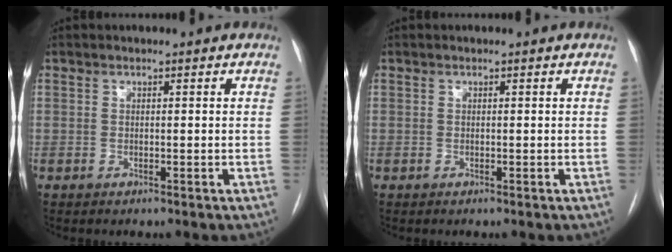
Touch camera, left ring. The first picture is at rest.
{"total": 0.0}